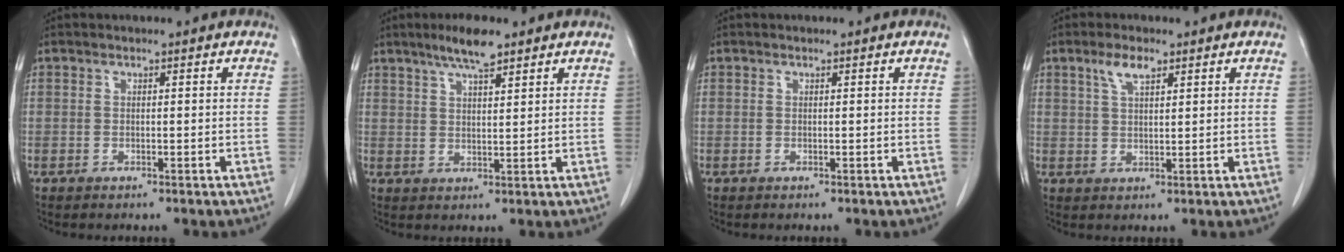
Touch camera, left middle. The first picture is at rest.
{"total": 5.8, "force": [4.2, 0.9, 3.8], "torque": [-0.074, 0.005, 0.074]}
{"total": 0.0}
{"total": 3.6, "force": [2.2, 1.2, 2.5], "torque": [-0.055, 0.005, 0.046]}